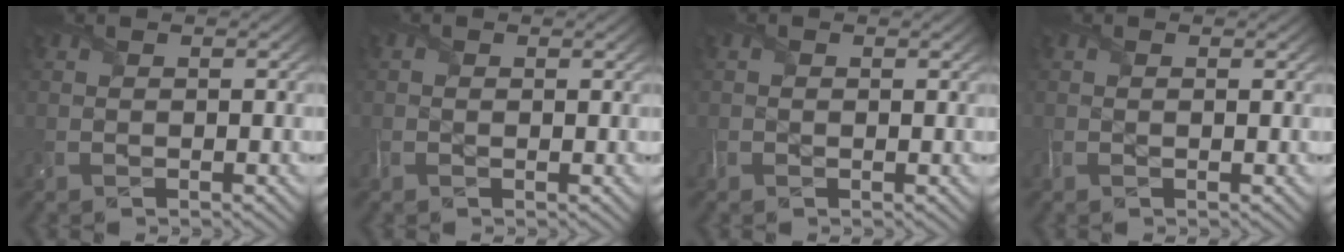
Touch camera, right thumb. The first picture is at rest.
{"total": 1.2, "force": [0.0, 0.8, 0.8], "torque": [-0.020, -0.003, 0.000]}
{"total": 1.1, "force": [0.2, 0.9, 0.6], "torque": [-0.014, -0.003, 0.003]}
{"total": 0.9, "force": [0.1, 0.4, 0.8], "torque": [-0.021, 0.000, 0.001]}